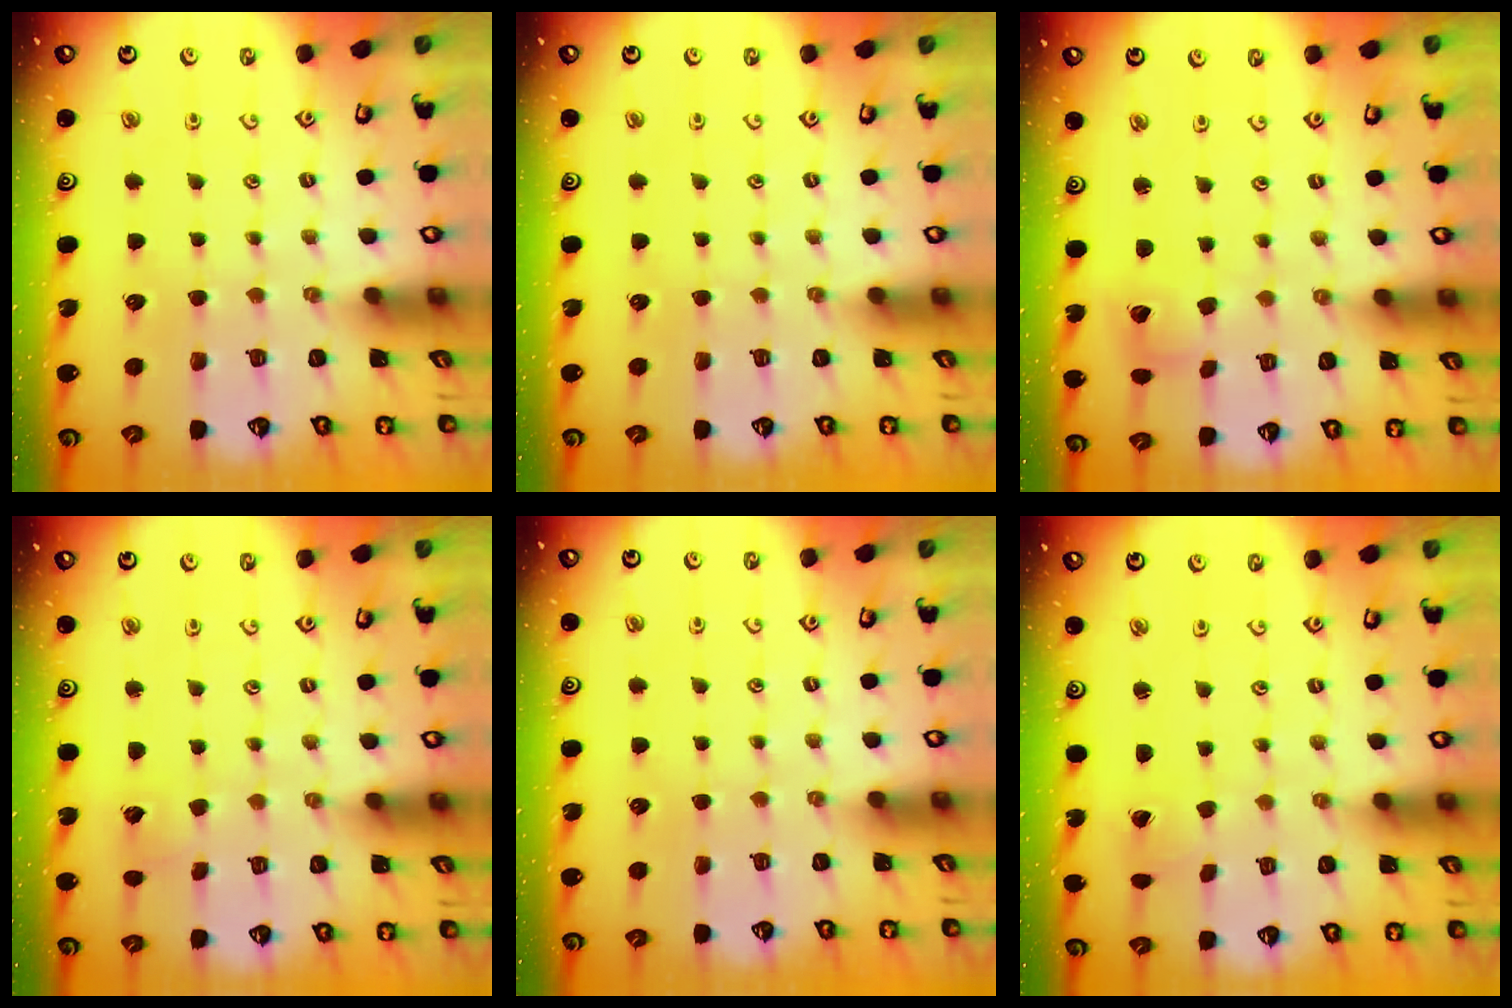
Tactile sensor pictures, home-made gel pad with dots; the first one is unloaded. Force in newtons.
{"total": 0.0}
{"total": 4.8, "press": 4.8, "slide": 0.6}
{"total": 3.4, "press": 3.3, "slide": 0.4}
{"total": 0.0}
{"total": 0.7, "press": 0.5, "slide": 0.4}